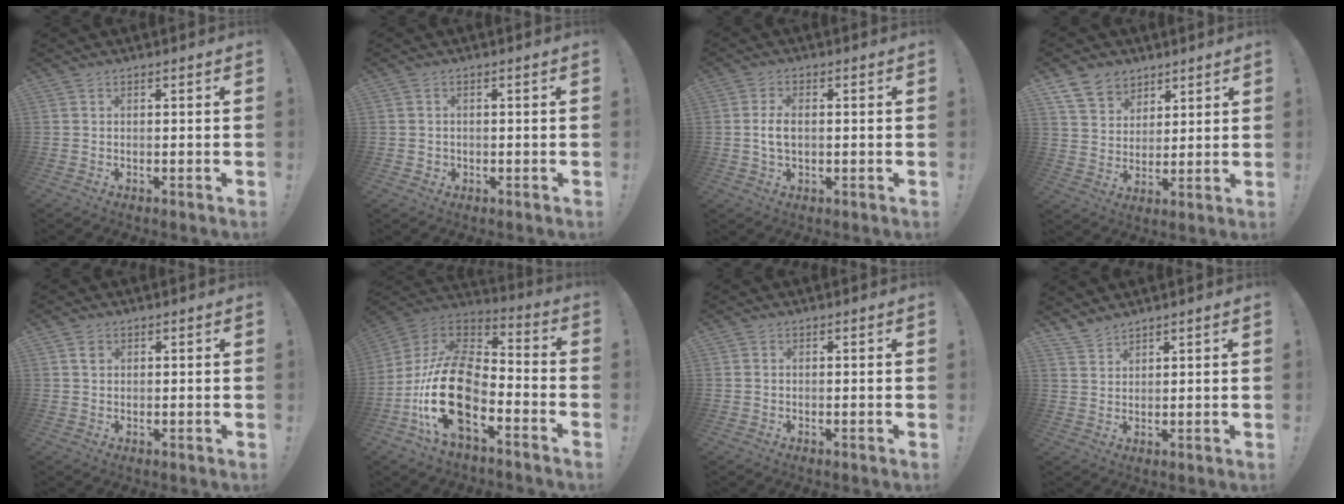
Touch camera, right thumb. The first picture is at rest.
{"total": 1.4, "force": [0.2, 1.4, 0.3], "torque": [0.002, -0.006, 0.001]}
{"total": 4.8, "force": [0.2, 2.8, 3.9], "torque": [-0.063, 0.000, 0.001]}
{"total": 9.4, "force": [6.5, 6.4, 2.3], "torque": [-0.045, -0.040, 0.130]}
{"total": 1.2, "force": [0.6, 1.0, 0.4], "torque": [0.002, -0.004, 0.010]}
{"total": 22.1, "force": [-8.0, 11.8, 16.9], "torque": [-0.352, 0.034, -0.132]}
{"total": 0.5, "force": [0.0, 0.5, 0.1], "torque": [-0.009, 0.005, 0.001]}
{"total": 3.7, "force": [3.4, 1.0, 0.9], "torque": [-0.022, -0.022, 0.066]}